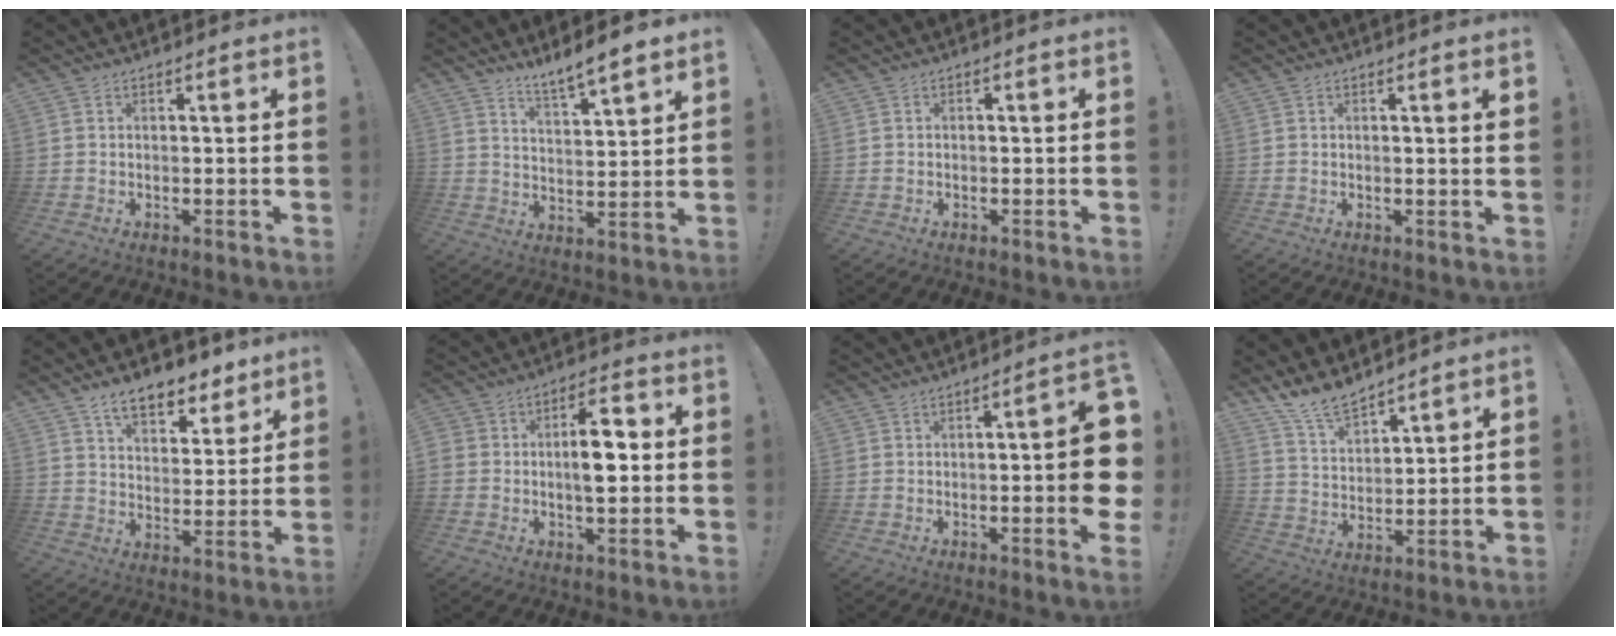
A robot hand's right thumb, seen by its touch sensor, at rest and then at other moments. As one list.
[{"total": 6.9, "force": [6.2, 0.4, 3.1], "torque": [-0.052, -0.047, 0.107]}, {"total": 0.5, "force": [-0.4, 0.3, 0.2], "torque": [-0.004, 0.001, -0.007]}, {"total": 1.8, "force": [0.7, -0.2, 1.6], "torque": [-0.023, -0.003, 0.009]}, {"total": 10.6, "force": [7.6, 5.5, 5.0], "torque": [-0.076, -0.044, 0.139]}, {"total": 9.6, "force": [-1.1, 6.1, 7.4], "torque": [-0.121, 0.021, -0.019]}, {"total": 8.3, "force": [-1.0, 1.7, 8.1], "torque": [-0.105, -0.001, -0.017]}, {"total": 10.8, "force": [9.7, 3.6, 3.1], "torque": [-0.080, -0.066, 0.188]}]